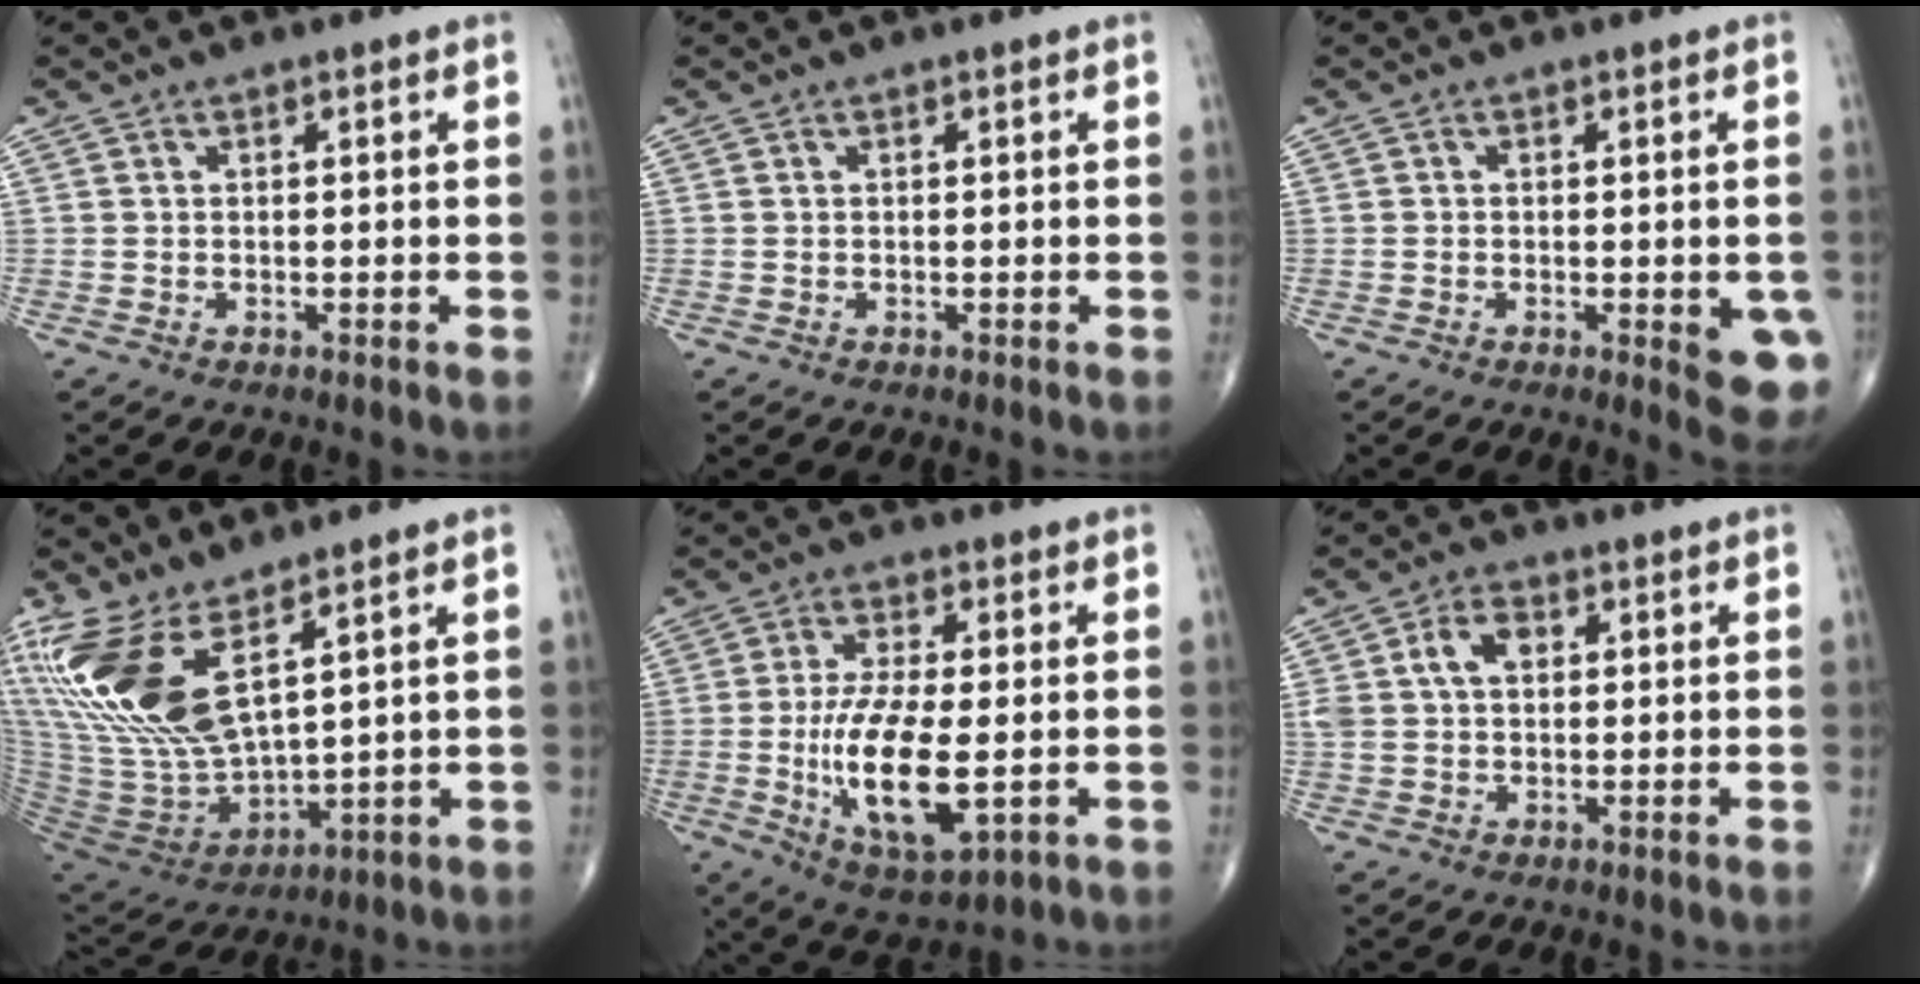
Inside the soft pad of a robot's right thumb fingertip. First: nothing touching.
{"total": 0.0}
{"total": 6.8, "force": [-1.8, 2.3, 6.1], "torque": [-0.055, -0.010, -0.021]}
{"total": 18.3, "force": [9.3, 6.8, 14.3], "torque": [-0.310, -0.055, 0.198]}
{"total": 15.2, "force": [-2.3, 5.7, 13.9], "torque": [-0.259, -0.016, -0.033]}
{"total": 6.8, "force": [1.6, 4.7, 4.7], "torque": [-0.087, 0.014, 0.030]}